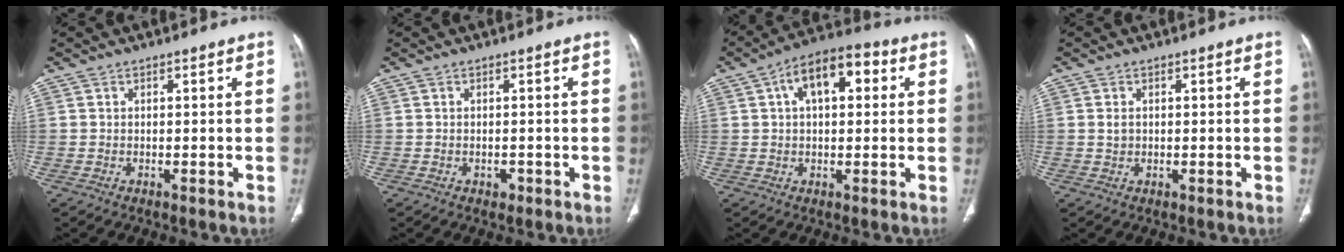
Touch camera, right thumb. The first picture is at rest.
{"total": 1.1, "force": [-0.6, 0.8, 0.5], "torque": [-0.003, 0.001, -0.007]}
{"total": 10.8, "force": [3.1, 5.7, 8.6], "torque": [-0.120, 0.029, 0.040]}
{"total": 1.3, "force": [0.2, 1.0, 0.8], "torque": [-0.013, -0.001, 0.006]}